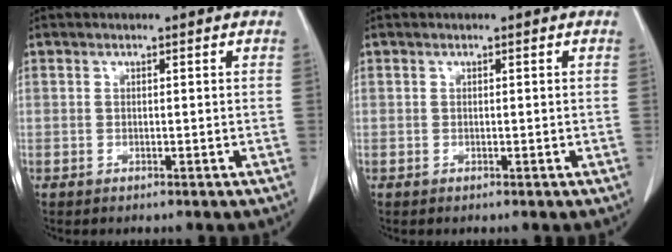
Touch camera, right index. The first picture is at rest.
{"total": 0.0}